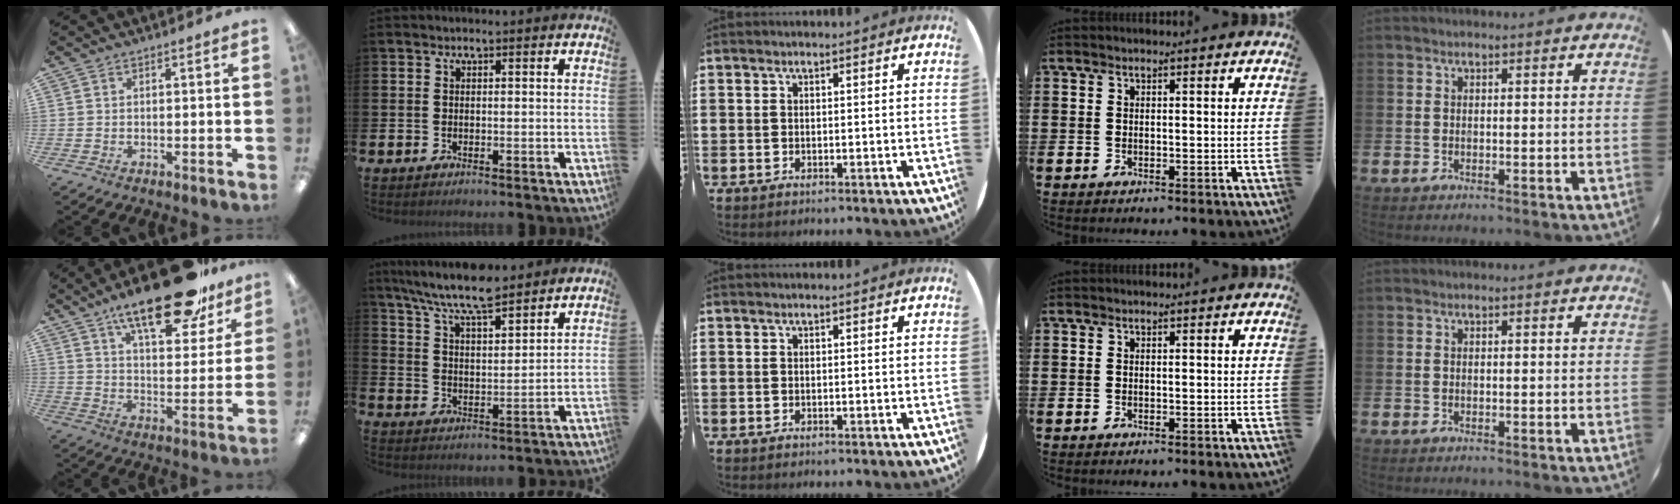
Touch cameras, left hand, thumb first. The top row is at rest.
{"thumb": {"total": 21.1, "force": [15.2, 7.3, 12.6], "torque": [-0.185, -0.088, 0.250]}, "index": {"total": 8.3, "force": [7.5, 1.0, 3.3], "torque": [-0.092, -0.035, 0.136]}}